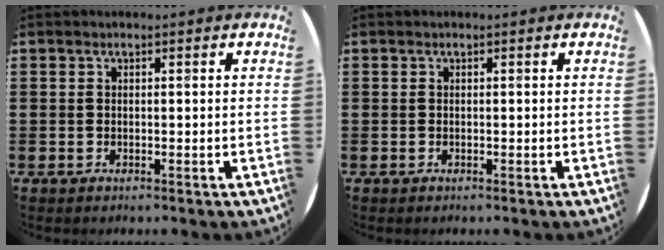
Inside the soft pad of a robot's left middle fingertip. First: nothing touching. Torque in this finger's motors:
{"motor_torque": [0.51, -0.45, 0.00, 0.02]}